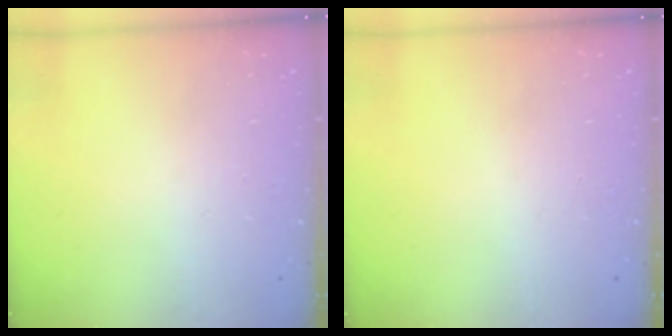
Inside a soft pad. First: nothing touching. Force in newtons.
{"total": 0.0}